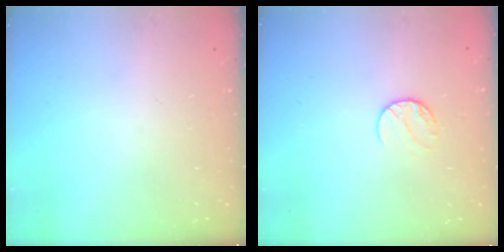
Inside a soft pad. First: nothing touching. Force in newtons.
{"total": 7.3, "press": 7.2, "slide": 0.6}